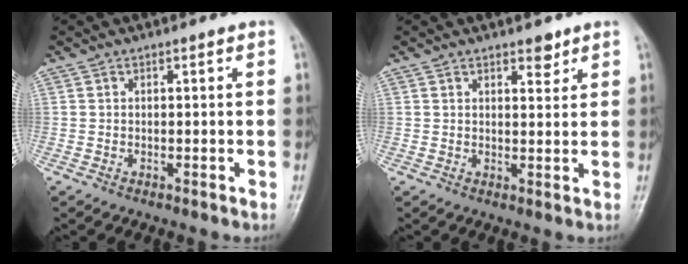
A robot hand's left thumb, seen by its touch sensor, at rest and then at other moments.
{"total": 2.9, "force": [2.1, 1.3, 1.6], "torque": [-0.008, -0.013, 0.030]}